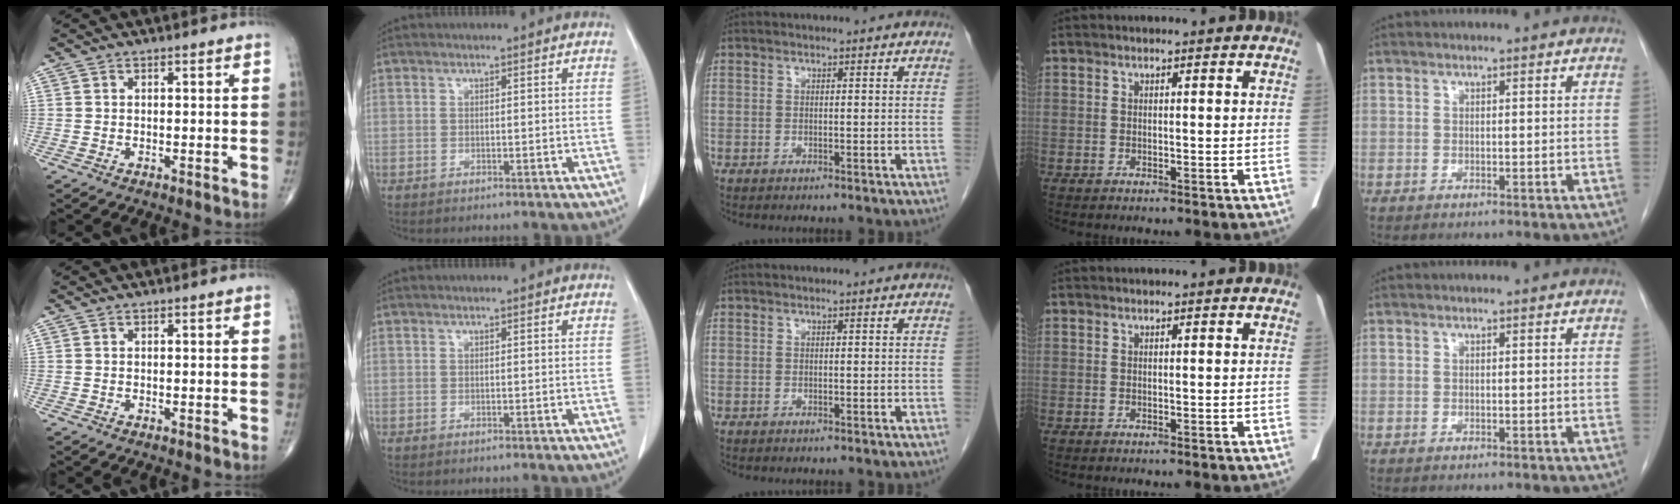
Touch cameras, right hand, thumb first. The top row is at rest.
{}